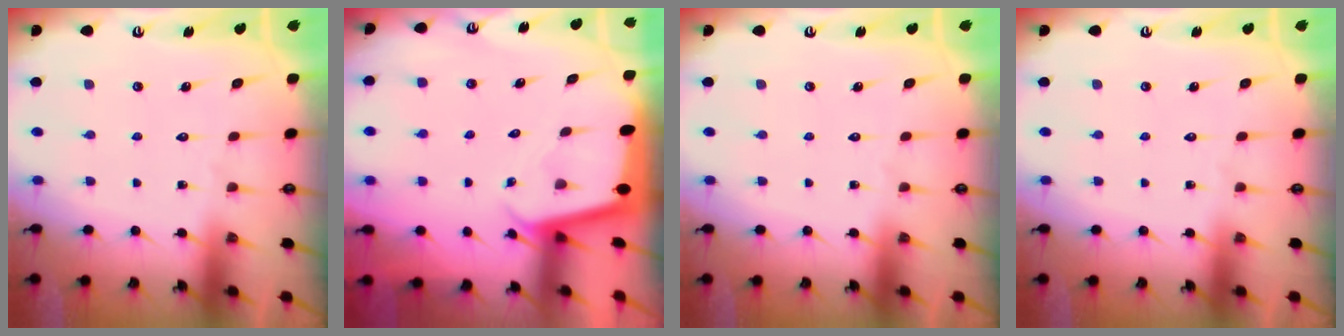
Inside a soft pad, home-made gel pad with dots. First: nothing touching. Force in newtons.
{"total": 1.9, "press": 1.9, "slide": 0.1}
{"total": 0.0}
{"total": 0.0}